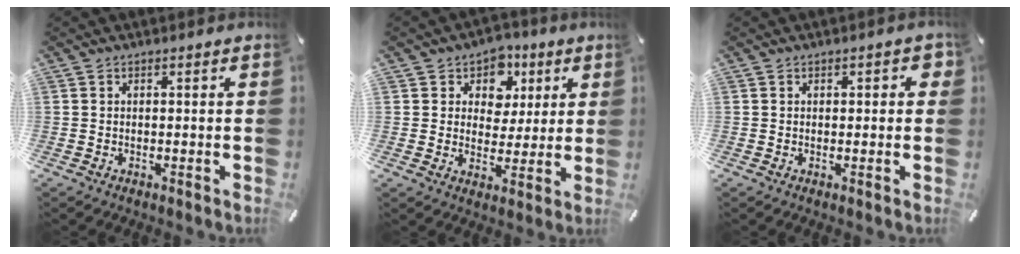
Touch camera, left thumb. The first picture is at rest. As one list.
[{"total": 8.2, "force": [2.9, 7.3, 2.2], "torque": [-0.028, -0.023, 0.048]}, {"total": 1.9, "force": [0.0, 1.1, 1.6], "torque": [-0.013, 0.002, -0.005]}]